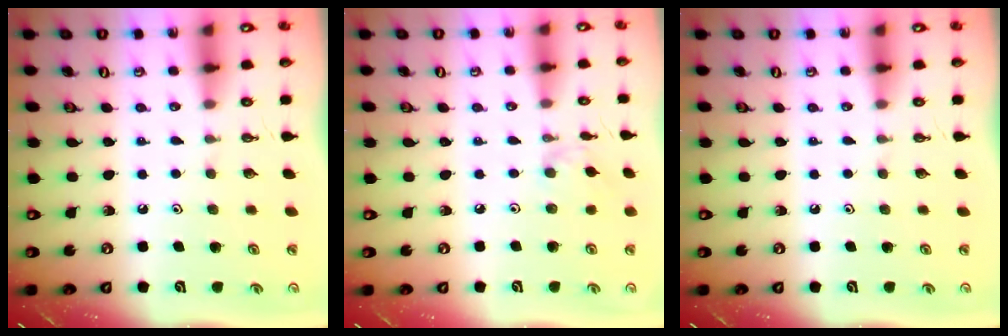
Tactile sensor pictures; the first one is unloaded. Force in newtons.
{"total": 1.8, "press": 1.8, "slide": 0.3}
{"total": 0.0}